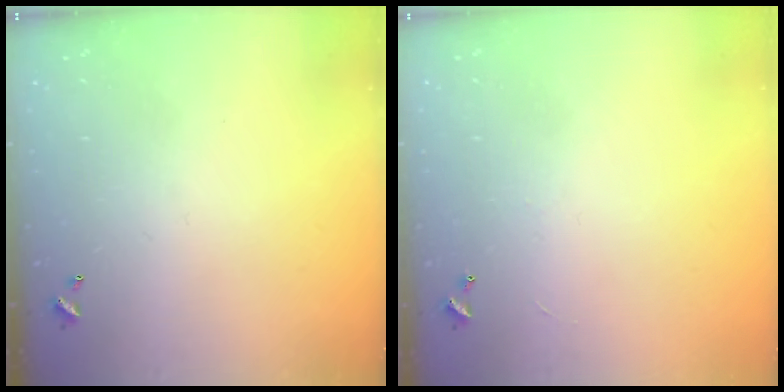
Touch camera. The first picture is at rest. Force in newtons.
{"total": 1.2, "press": 1.1, "slide": 0.4}